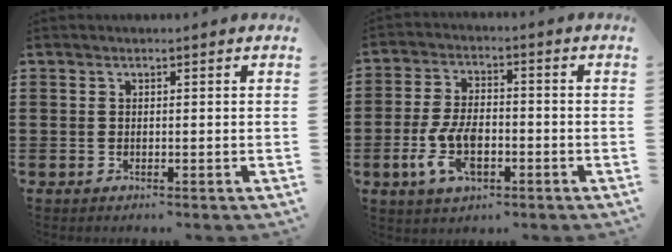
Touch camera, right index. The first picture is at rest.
{"total": 8.0, "force": [-2.6, 4.0, 6.5], "torque": [-0.157, -0.008, -0.052]}